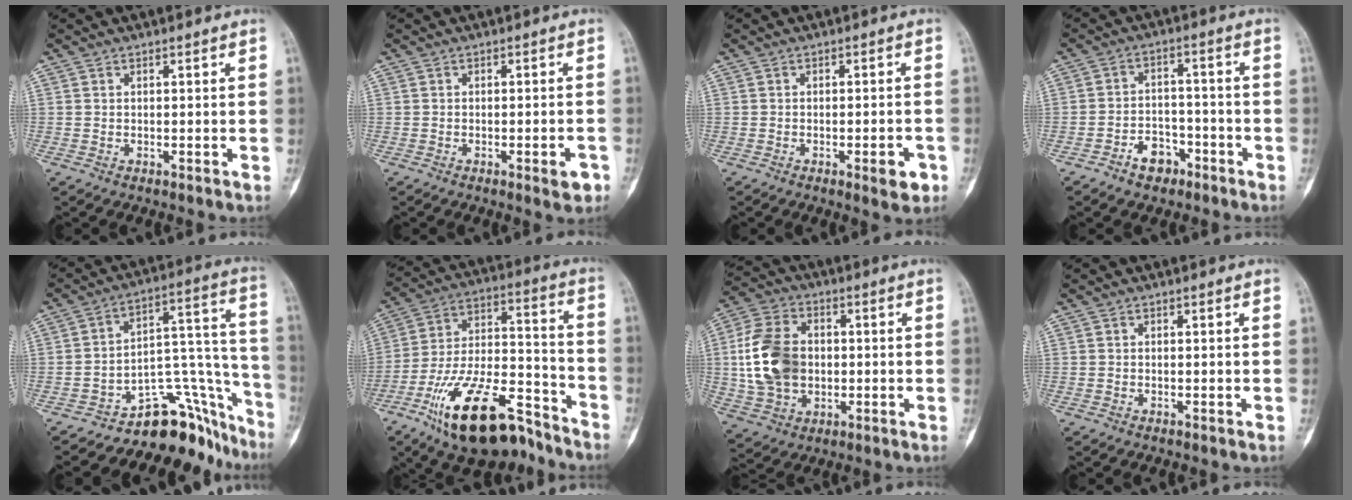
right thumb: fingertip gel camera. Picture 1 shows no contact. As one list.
[{"total": 3.2, "force": [-1.6, 1.2, 2.6], "torque": [-0.023, 0.009, -0.017]}, {"total": 4.3, "force": [-1.9, 1.6, 3.5], "torque": [-0.030, 0.009, -0.021]}, {"total": 6.2, "force": [-3.9, 4.1, 2.4], "torque": [-0.013, 0.038, -0.062]}, {"total": 17.4, "force": [-13.7, 8.0, 7.2], "torque": [-0.027, 0.161, -0.195]}, {"total": 22.9, "force": [-14.8, 9.4, 14.8], "torque": [-0.258, 0.083, -0.254]}, {"total": 15.2, "force": [0.3, 11.2, 10.2], "torque": [-0.179, 0.010, 0.008]}, {"total": 0.0}]